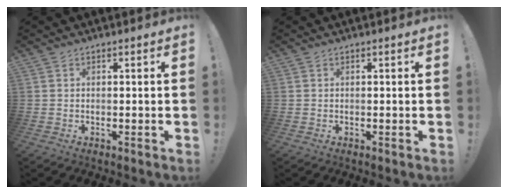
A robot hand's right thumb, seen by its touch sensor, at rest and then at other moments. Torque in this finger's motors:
{"motor_torque": [0.00, 0.00, 0.00, 0.00, 0.00]}